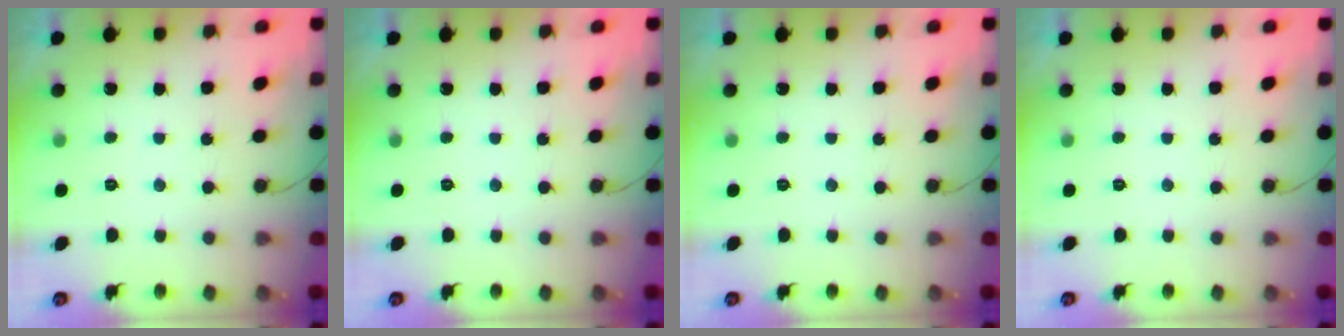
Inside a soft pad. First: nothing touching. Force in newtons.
{"total": 0.0}
{"total": 0.0}
{"total": 0.0}